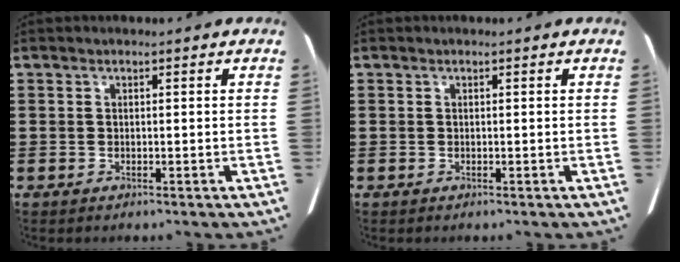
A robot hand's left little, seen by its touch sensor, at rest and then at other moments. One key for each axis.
{"total": 0.0}